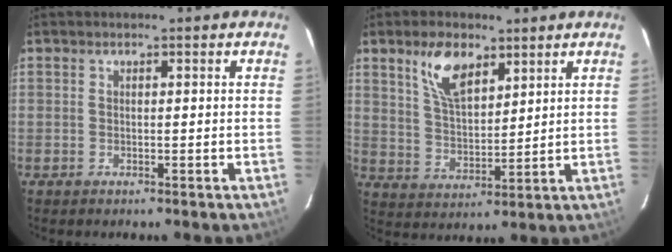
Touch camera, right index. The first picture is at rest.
{"total": 9.0, "force": [5.4, 4.2, 5.9], "torque": [-0.109, 0.012, 0.107]}